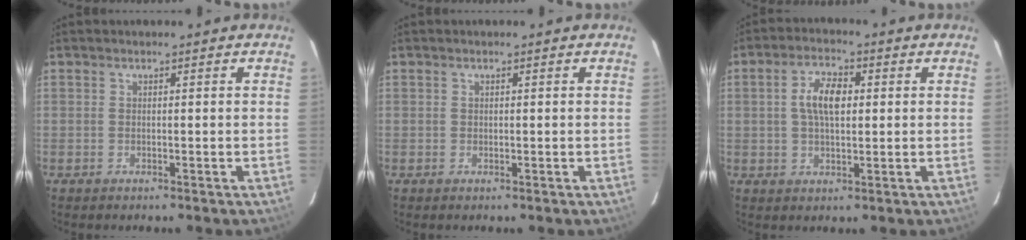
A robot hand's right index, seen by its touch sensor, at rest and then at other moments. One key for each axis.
{"total": 0.0}
{"total": 6.5, "fx": 1.0, "fy": 3.2, "fz": 5.6, "tx": -0.104, "ty": 0.013, "tz": 0.019}